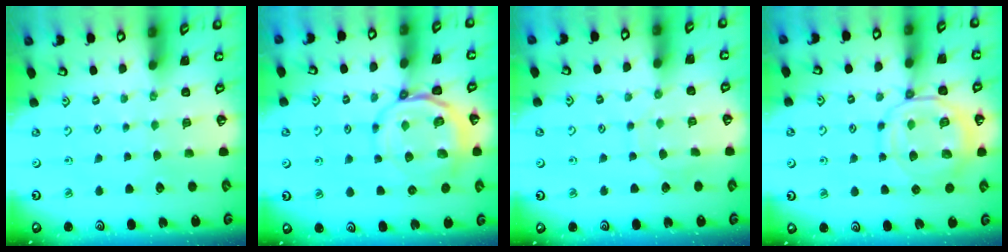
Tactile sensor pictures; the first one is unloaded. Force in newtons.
{"total": 9.9, "press": 9.7, "slide": 1.8}
{"total": 7.2, "press": 7.2, "slide": 0.6}
{"total": 12.4, "press": 12.3, "slide": 1.5}